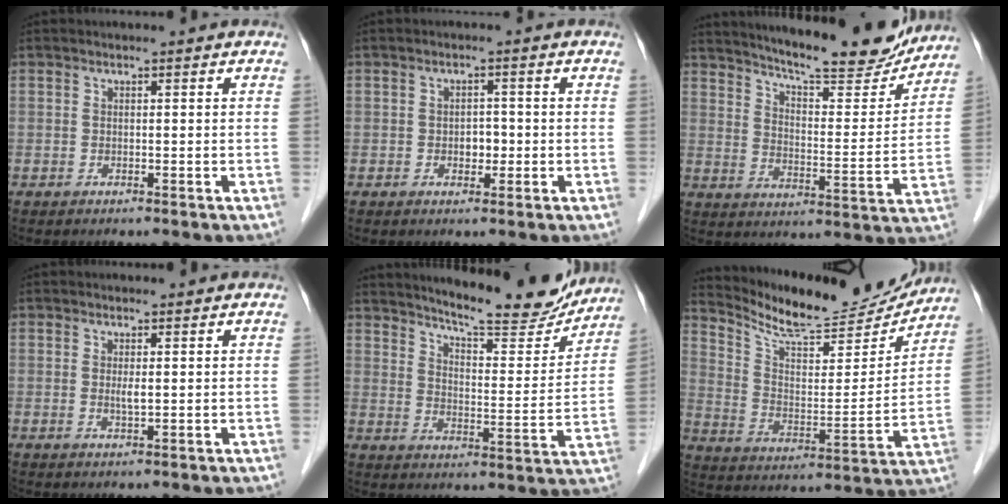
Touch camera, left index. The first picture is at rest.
{"total": 2.2, "force": [-0.5, 1.5, 1.5], "torque": [-0.020, 0.004, -0.006]}
{"total": 19.2, "force": [17.3, 2.4, 7.9], "torque": [-0.120, -0.025, 0.237]}
{"total": 1.2, "force": [0.3, 0.2, 1.2], "torque": [-0.026, -0.003, 0.006]}
{"total": 17.1, "force": [15.6, 2.0, 6.5], "torque": [-0.097, -0.037, 0.210]}
{"total": 17.2, "force": [16.6, 2.1, 4.0], "torque": [-0.080, -0.041, 0.252]}